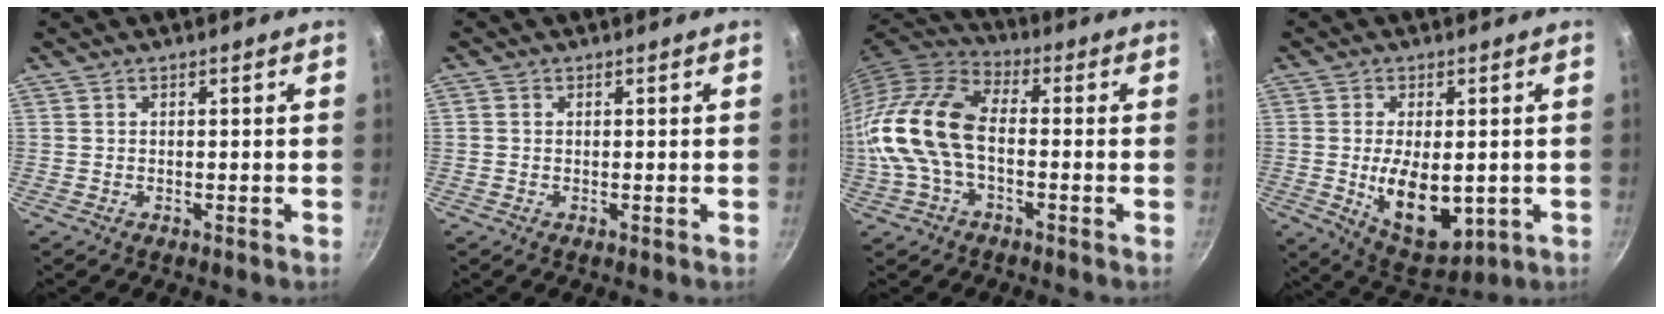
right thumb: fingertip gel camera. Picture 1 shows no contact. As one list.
[{"total": 0.8, "force": [0.1, 0.7, 0.3], "torque": [-0.006, 0.003, 0.000]}, {"total": 15.4, "force": [-1.9, 9.1, 12.3], "torque": [-0.240, 0.034, -0.051]}, {"total": 12.1, "force": [-1.3, 6.5, 10.1], "torque": [-0.148, -0.013, 0.000]}]